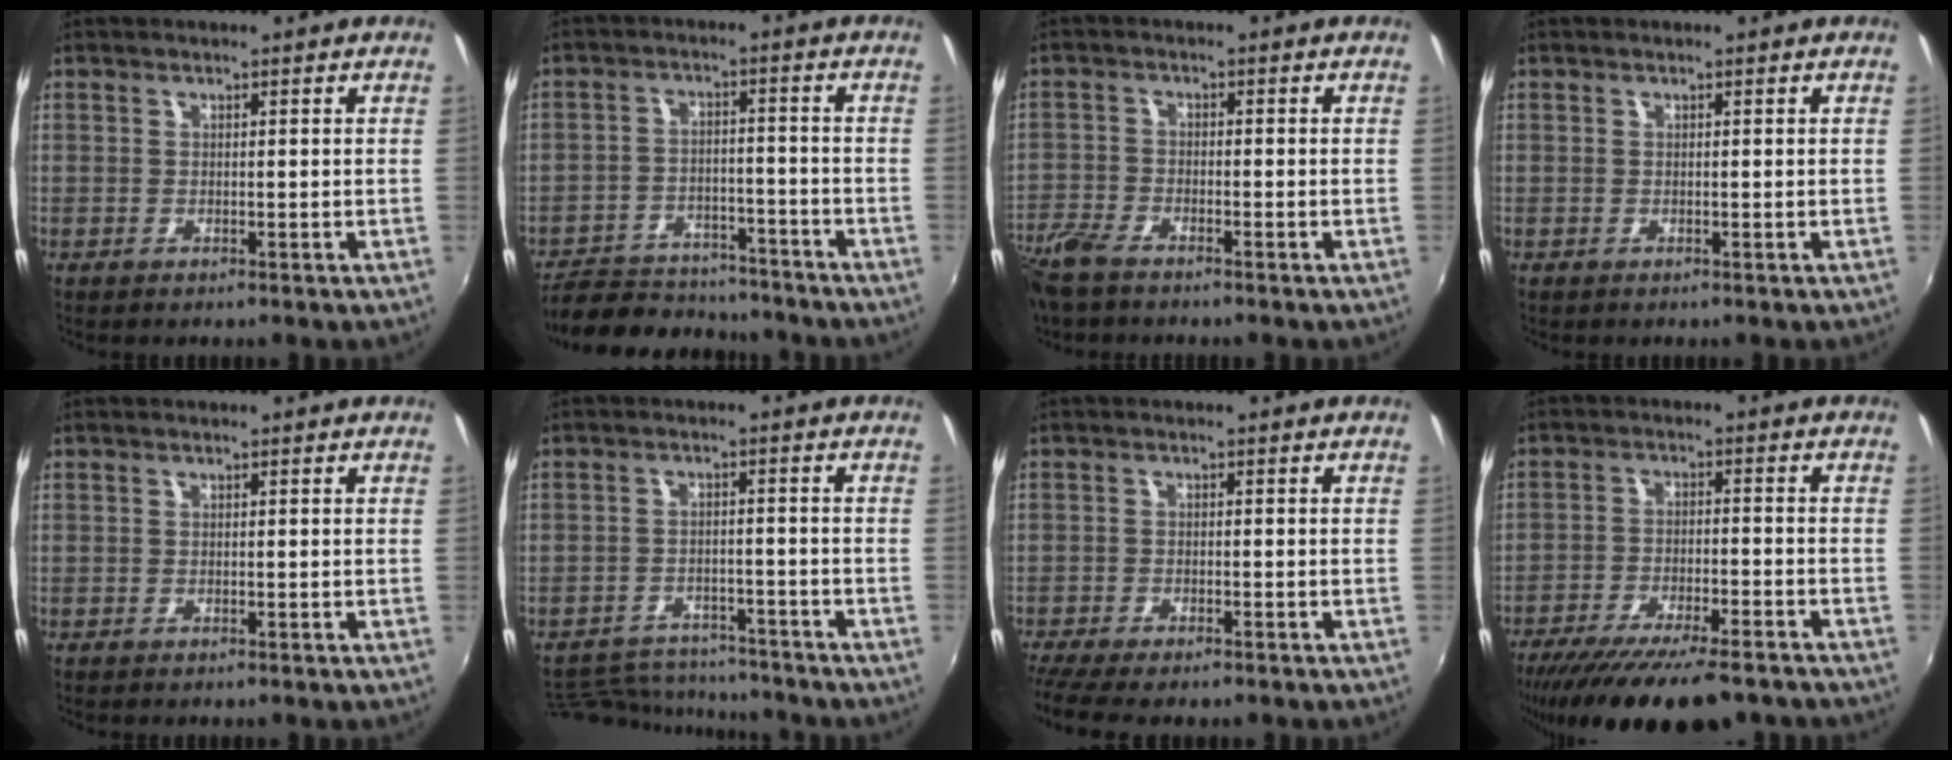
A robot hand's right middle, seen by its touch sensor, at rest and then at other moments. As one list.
[{"total": 15.7, "force": [-13.7, 5.7, 5.1], "torque": [-0.125, 0.008, -0.194]}, {"total": 7.3, "force": [-5.9, 2.2, 3.6], "torque": [-0.098, -0.022, -0.123]}, {"total": 0.0}, {"total": 0.0}, {"total": 12.5, "force": [-11.5, 3.8, 3.0], "torque": [-0.080, 0.010, -0.165]}, {"total": 7.3, "force": [-6.2, 1.1, 3.7], "torque": [-0.094, -0.039, -0.107]}, {"total": 18.7, "force": [-15.2, 4.0, 10.0], "torque": [-0.192, -0.046, -0.232]}]